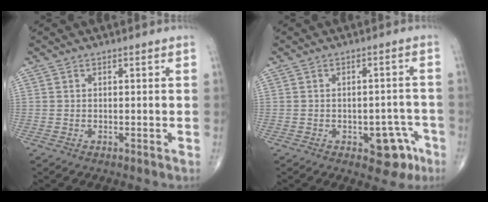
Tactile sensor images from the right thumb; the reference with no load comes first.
{"total": 7.2, "force": [-3.4, 4.0, 4.9], "torque": [-0.029, 0.028, -0.037]}